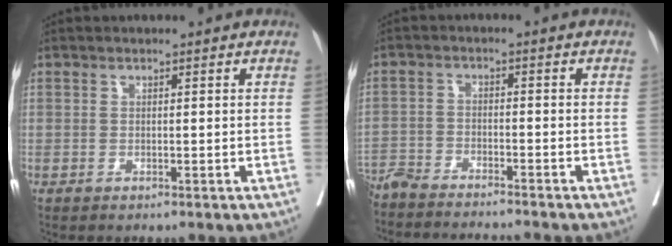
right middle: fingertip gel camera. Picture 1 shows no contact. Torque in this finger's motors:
{"motor_torque": [0.54, -0.75, 0.59, 0.21]}